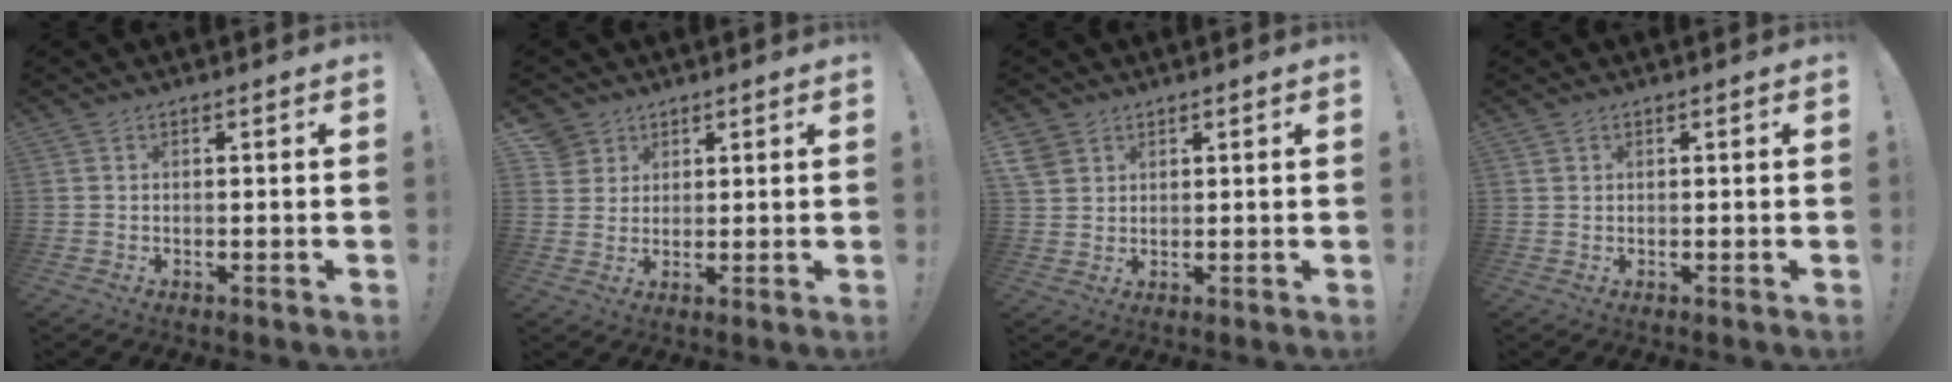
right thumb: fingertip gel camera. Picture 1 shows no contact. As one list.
[{"total": 5.2, "force": [3.1, 4.1, 0.7], "torque": [-0.009, -0.018, 0.059]}, {"total": 4.2, "force": [2.6, 3.0, 1.3], "torque": [-0.018, -0.012, 0.050]}, {"total": 0.7, "force": [0.5, 0.5, 0.0], "torque": [-0.001, 0.001, 0.009]}]